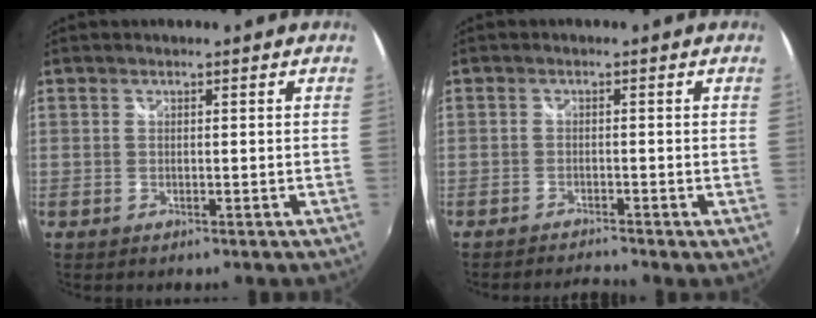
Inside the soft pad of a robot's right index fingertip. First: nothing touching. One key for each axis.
{"total": 2.3, "fx": -2.2, "fy": -0.2, "fz": 0.4, "tx": -0.016, "ty": -0.006, "tz": -0.047}